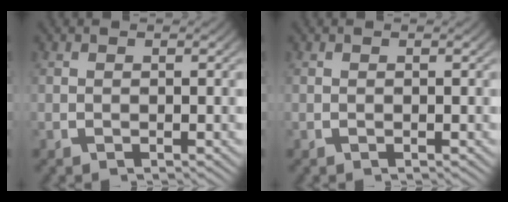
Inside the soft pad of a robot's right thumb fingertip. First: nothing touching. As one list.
[{"total": 0.0}]